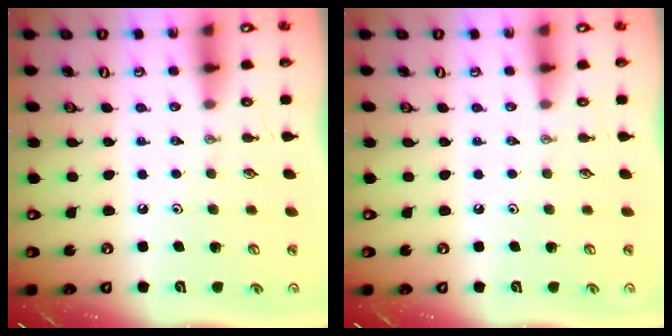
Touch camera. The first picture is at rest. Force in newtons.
{"total": 0.0}